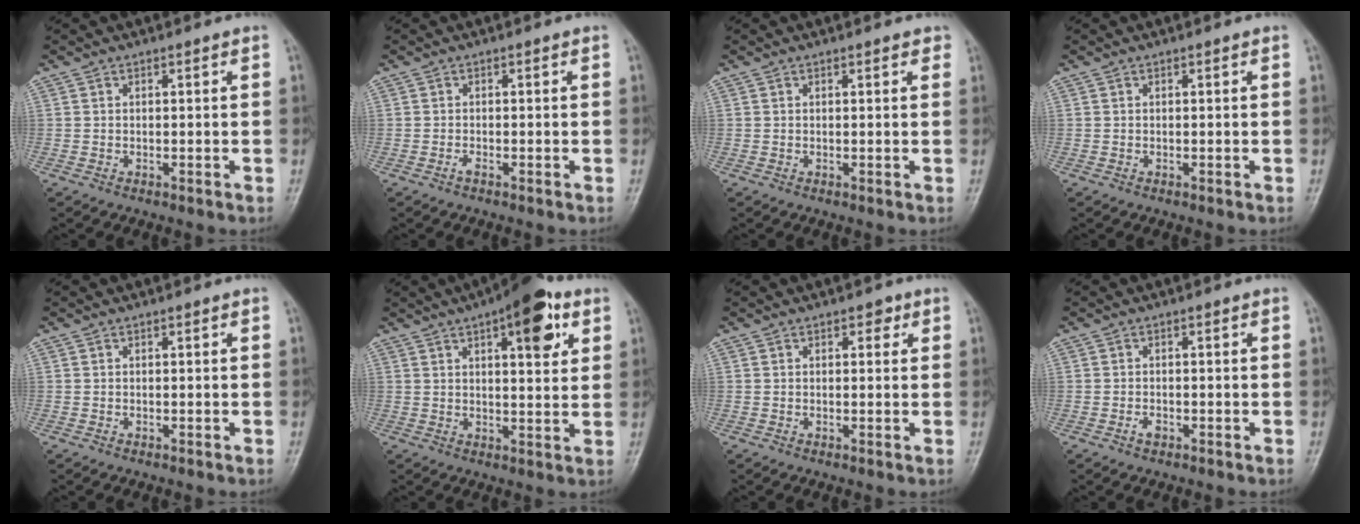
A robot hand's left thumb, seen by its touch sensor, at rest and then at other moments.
{"total": 0.7, "force": [-0.5, 0.2, 0.5], "torque": [-0.008, 0.000, -0.012]}
{"total": 1.2, "force": [0.8, 0.5, 0.7], "torque": [-0.004, -0.002, 0.006]}
{"total": 0.0}
{"total": 0.0}
{"total": 12.0, "force": [5.6, 4.5, 9.6], "torque": [-0.101, -0.013, 0.071]}
{"total": 1.9, "force": [0.9, 1.2, 1.2], "torque": [0.000, 0.000, 0.009]}
{"total": 1.3, "force": [-0.7, 0.8, 0.7], "torque": [-0.011, 0.003, -0.014]}